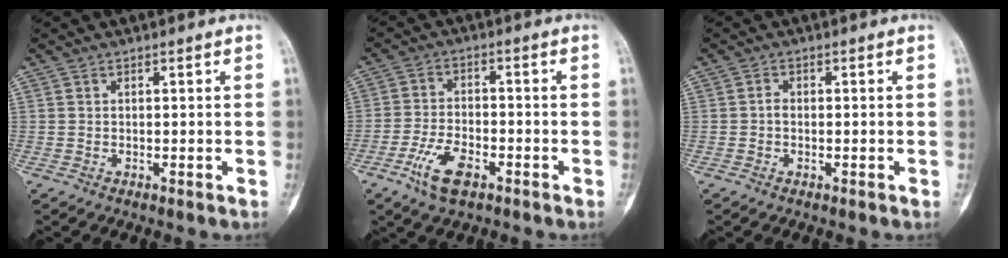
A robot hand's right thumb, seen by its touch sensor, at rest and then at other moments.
{"total": 7.9, "force": [-4.3, 3.8, 5.5], "torque": [-0.112, 0.016, -0.077]}
{"total": 1.1, "force": [-0.3, 0.8, 0.7], "torque": [-0.012, 0.003, -0.007]}